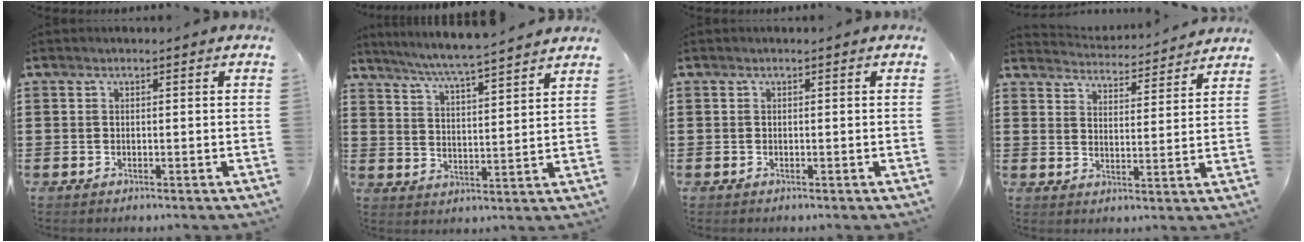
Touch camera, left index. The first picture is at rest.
{"total": 5.2, "force": [4.8, -0.8, 1.8], "torque": [-0.054, -0.036, 0.080]}
{"total": 0.0}
{"total": 3.7, "force": [3.7, -0.4, -0.1], "torque": [-0.019, -0.033, 0.060]}